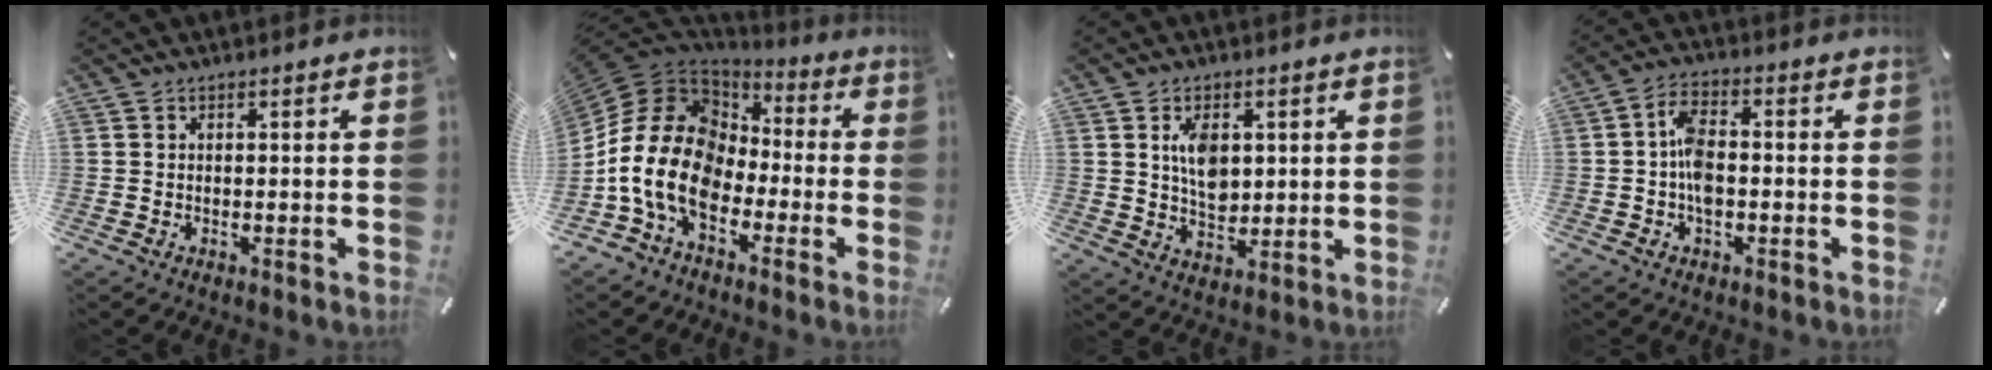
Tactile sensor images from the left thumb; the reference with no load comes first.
{"total": 17.4, "force": [-5.2, 12.9, 10.4], "torque": [-0.240, 0.020, -0.094]}
{"total": 7.5, "force": [1.8, 5.1, 5.2], "torque": [-0.085, -0.005, 0.027]}
{"total": 6.6, "force": [-1.2, 3.5, 5.4], "torque": [-0.106, 0.010, -0.020]}